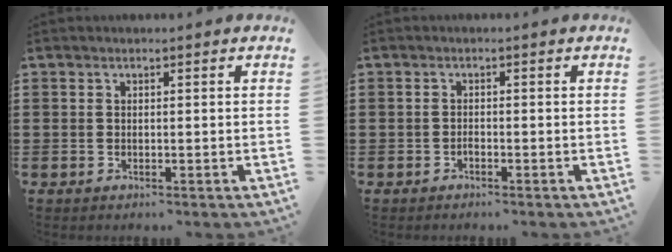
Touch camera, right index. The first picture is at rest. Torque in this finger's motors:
{"motor_torque": [0.91, 1.23, 0.00, -0.02]}